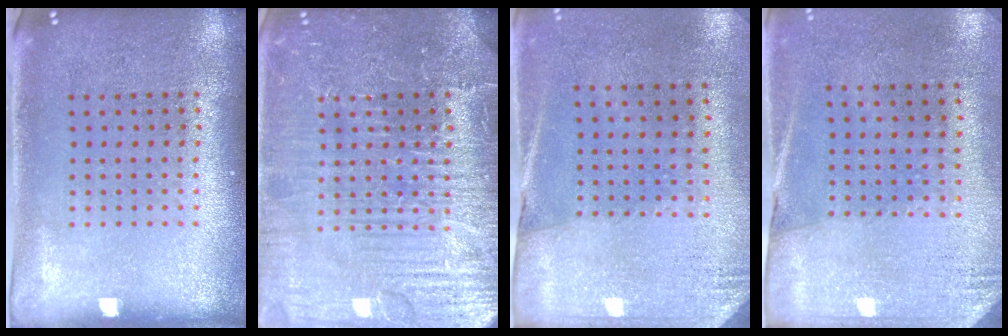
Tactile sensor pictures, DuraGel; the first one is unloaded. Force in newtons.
{"total": 7.6, "press": 7.6, "slide": 1.0}
{"total": 2.7, "press": 2.4, "slide": 1.3}
{"total": 2.7, "press": 2.4, "slide": 1.3}